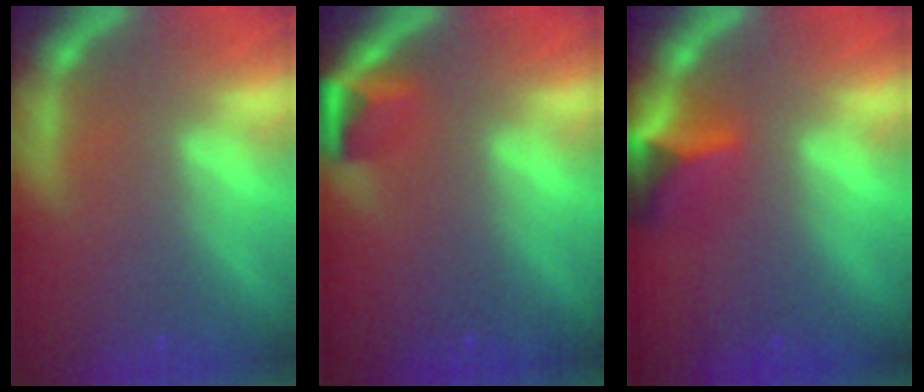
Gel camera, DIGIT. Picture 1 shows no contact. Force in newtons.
{"total": 2.9}
{"total": 4.5}